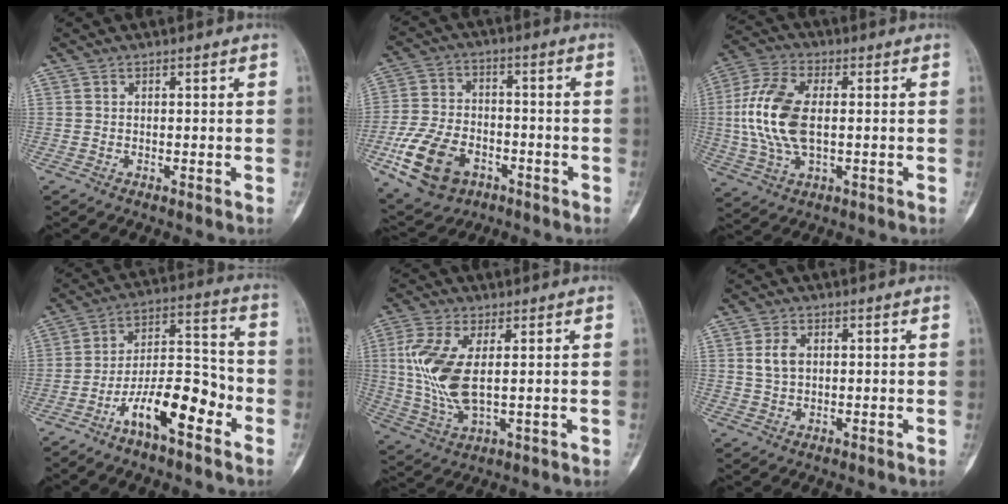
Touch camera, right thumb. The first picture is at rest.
{"total": 14.9, "force": [-6.0, 10.0, 9.3], "torque": [-0.167, 0.022, -0.102]}
{"total": 14.0, "force": [0.0, 7.5, 11.8], "torque": [-0.258, 0.008, -0.002]}
{"total": 13.5, "force": [-7.0, 4.9, 10.5], "torque": [-0.171, 0.065, -0.124]}
{"total": 12.5, "force": [1.6, 5.7, 11.0], "torque": [-0.246, -0.008, 0.041]}
{"total": 3.7, "force": [0.8, 2.6, 2.5], "torque": [-0.046, 0.002, 0.018]}